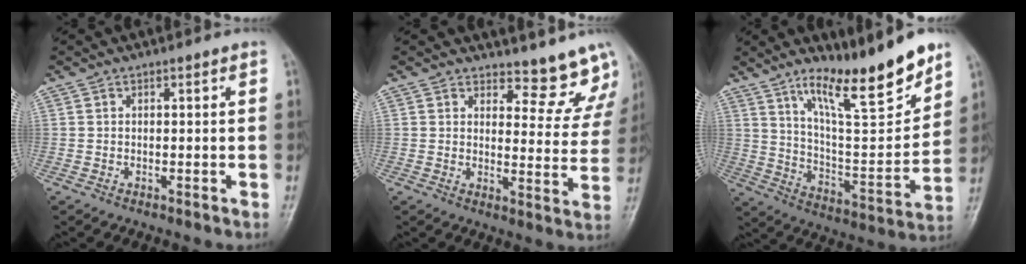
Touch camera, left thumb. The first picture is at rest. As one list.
[{"total": 10.0, "force": [9.4, 3.3, 1.0], "torque": [0.029, -0.084, 0.097]}, {"total": 18.4, "force": [13.1, 3.6, 12.4], "torque": [-0.162, -0.088, 0.224]}]